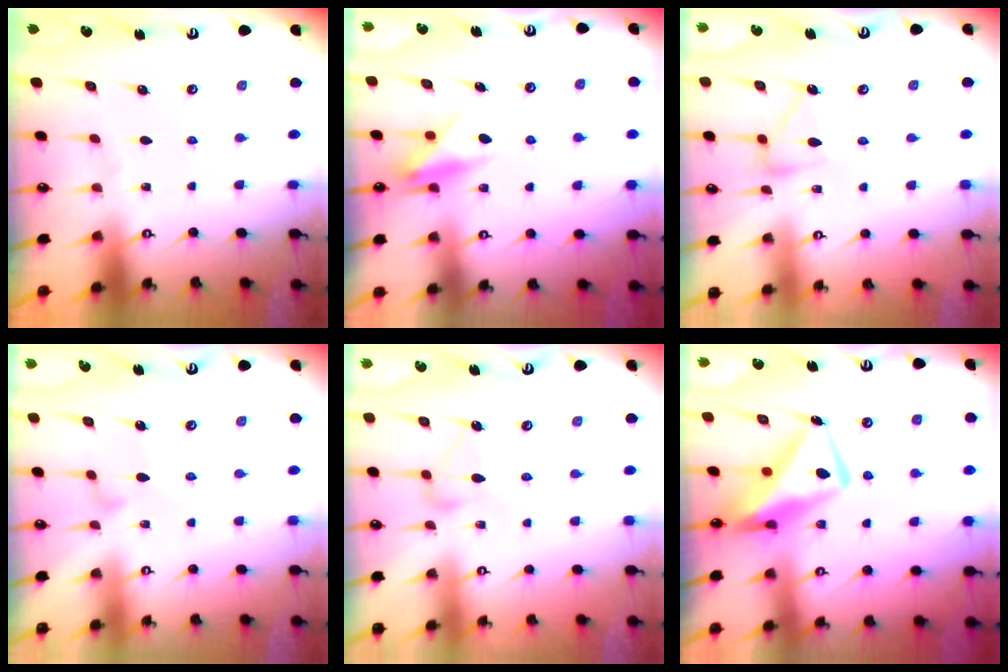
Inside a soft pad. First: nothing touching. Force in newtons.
{"total": 7.8, "press": 7.8, "slide": 0.5}
{"total": 11.3, "press": 11.3, "slide": 0.6}
{"total": 4.7, "press": 4.7, "slide": 0.3}
{"total": 8.3, "press": 8.3, "slide": 0.5}
{"total": 13.0, "press": 12.9, "slide": 1.7}